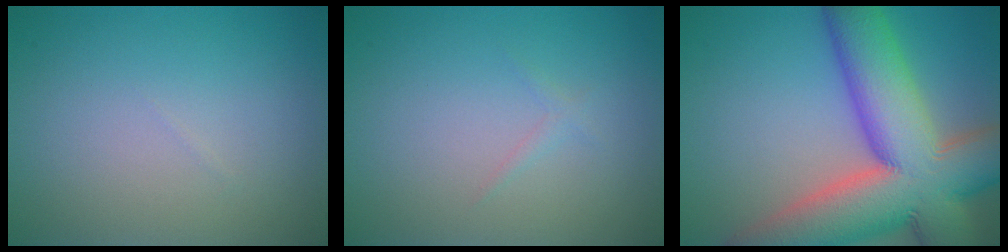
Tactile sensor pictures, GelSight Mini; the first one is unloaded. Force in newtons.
{"total": 0.7, "press": 0.7, "slide": 0.0}
{"total": 16.2, "press": 16.1, "slide": 1.0}